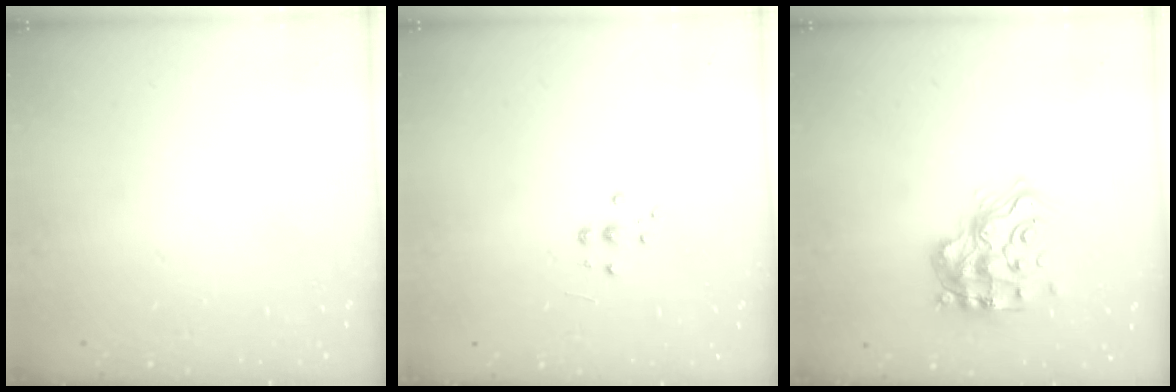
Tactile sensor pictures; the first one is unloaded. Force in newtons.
{"total": 5.3, "press": 5.3, "slide": 0.5}
{"total": 15.4, "press": 15.3, "slide": 1.7}